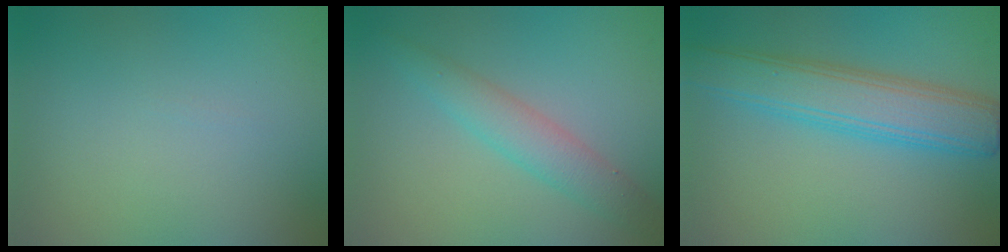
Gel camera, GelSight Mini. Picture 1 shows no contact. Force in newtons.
{"total": 3.4, "press": 3.4, "slide": 0.1}
{"total": 6.1, "press": 6.1, "slide": 0.2}